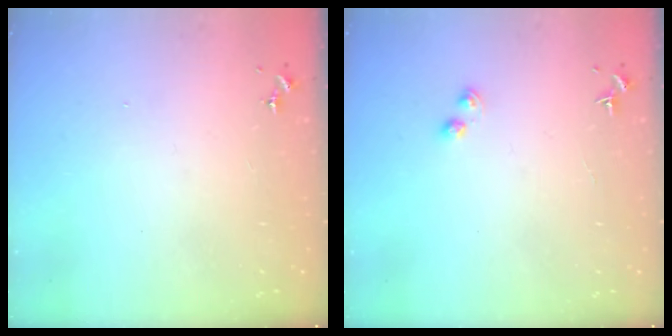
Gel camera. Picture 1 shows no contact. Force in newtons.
{"total": 2.8, "press": 2.7, "slide": 0.4}